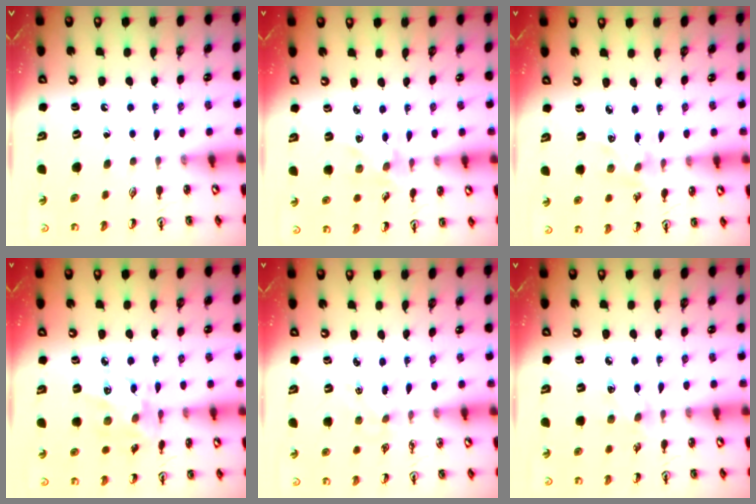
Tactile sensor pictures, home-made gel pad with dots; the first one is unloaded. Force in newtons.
{"total": 2.6, "press": 2.6, "slide": 0.4}
{"total": 2.4, "press": 2.4, "slide": 0.6}
{"total": 8.5, "press": 8.5, "slide": 0.5}
{"total": 3.0, "press": 3.0, "slide": 0.4}
{"total": 5.6, "press": 5.5, "slide": 0.6}